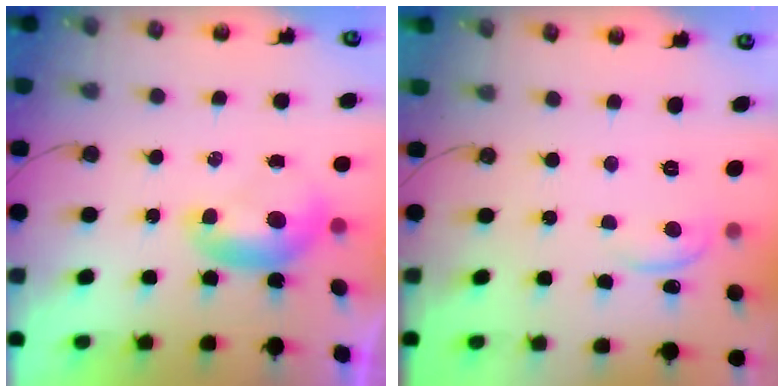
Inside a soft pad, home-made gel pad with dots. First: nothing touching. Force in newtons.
{"total": 3.1, "press": 3.0, "slide": 0.8}